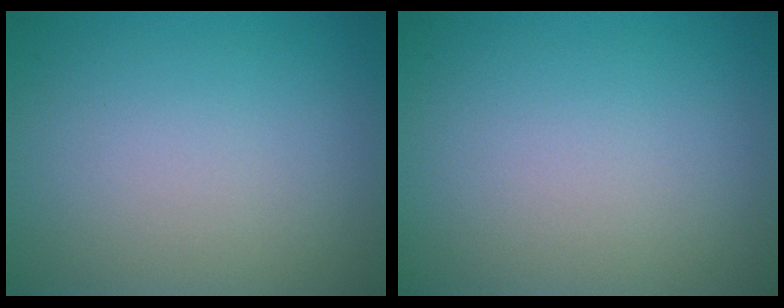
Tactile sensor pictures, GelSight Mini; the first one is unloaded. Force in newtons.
{"total": 0.0}